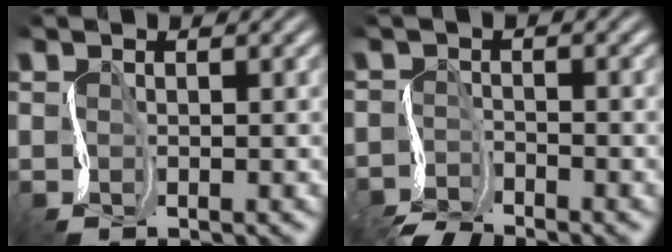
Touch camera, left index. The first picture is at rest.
{"total": 3.1, "force": [-2.9, 0.5, 0.9], "torque": [-0.020, -0.003, -0.058]}